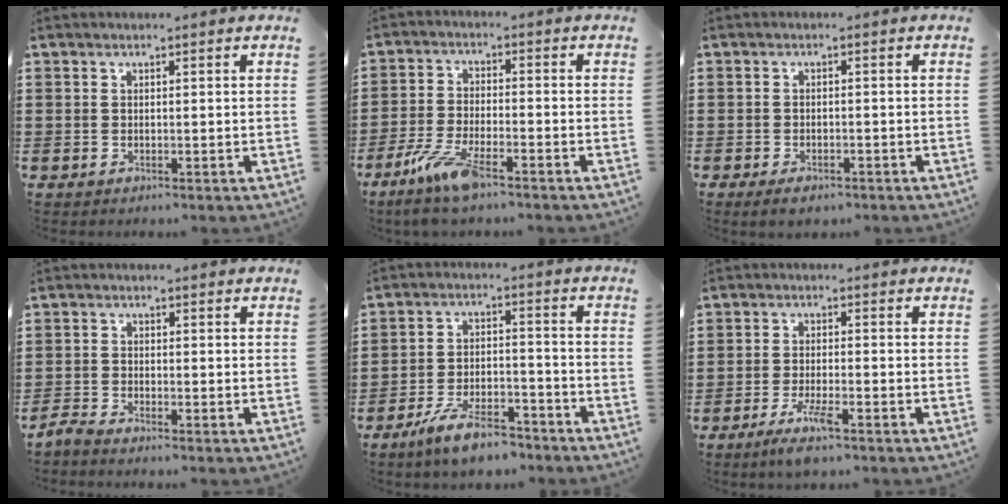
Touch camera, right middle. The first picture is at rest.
{"total": 7.6, "force": [-5.2, 1.5, 5.4], "torque": [-0.122, -0.014, -0.100]}
{"total": 1.9, "force": [-1.4, 0.7, 1.0], "torque": [-0.021, -0.001, -0.026]}
{"total": 2.2, "force": [-2.1, 0.0, 0.7], "torque": [-0.028, -0.004, -0.045]}
{"total": 8.0, "force": [-6.6, 1.7, 4.2], "torque": [-0.088, 0.005, -0.126]}
{"total": 4.6, "force": [-2.9, 0.5, 3.5], "torque": [-0.077, -0.011, -0.054]}